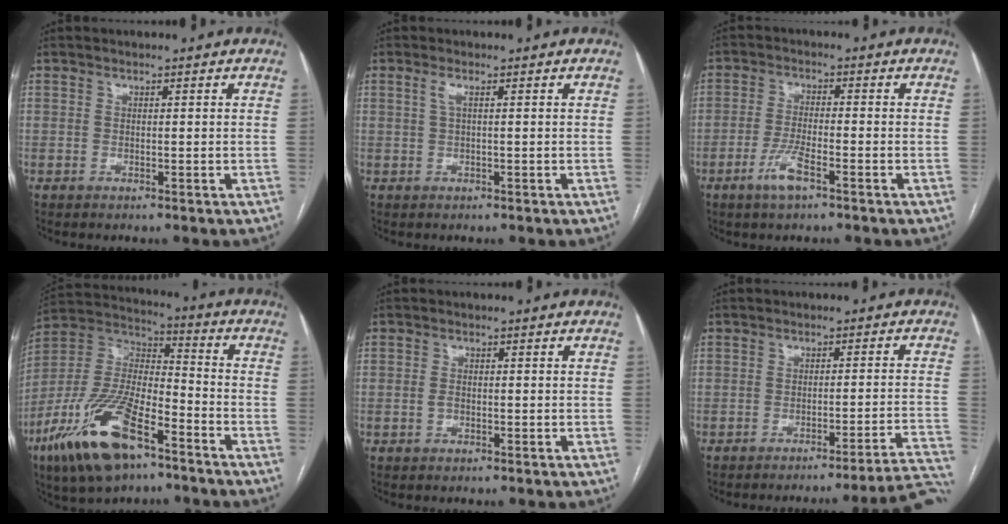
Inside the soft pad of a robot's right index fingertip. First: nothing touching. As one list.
[{"total": 1.2, "force": [0.4, 0.1, 1.2], "torque": [-0.032, 0.007, 0.007]}, {"total": 5.0, "force": [-2.8, 0.7, 4.0], "torque": [-0.086, -0.005, -0.054]}, {"total": 19.0, "force": [-10.8, 6.7, 14.2], "torque": [-0.308, -0.014, -0.201]}, {"total": 1.1, "force": [-0.3, 0.7, 0.8], "torque": [-0.019, 0.001, -0.006]}, {"total": 13.7, "force": [-12.9, -2.5, 4.0], "torque": [0.017, 0.000, -0.149]}]